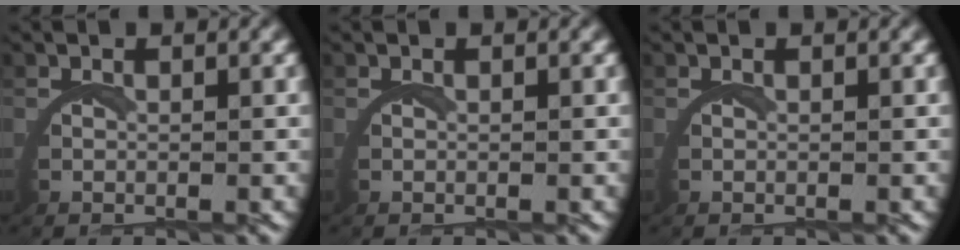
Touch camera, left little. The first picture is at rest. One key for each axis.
{"total": 0.0}
{"total": 0.0}